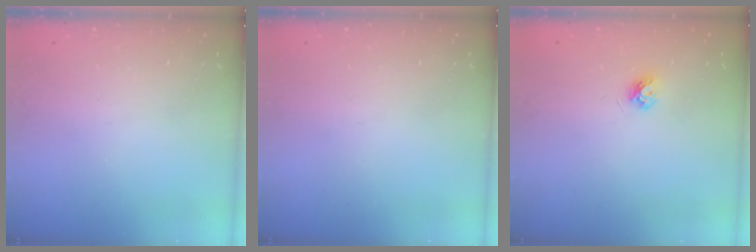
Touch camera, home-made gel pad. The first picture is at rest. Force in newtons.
{"total": 0.0}
{"total": 4.5, "press": 4.5, "slide": 0.6}